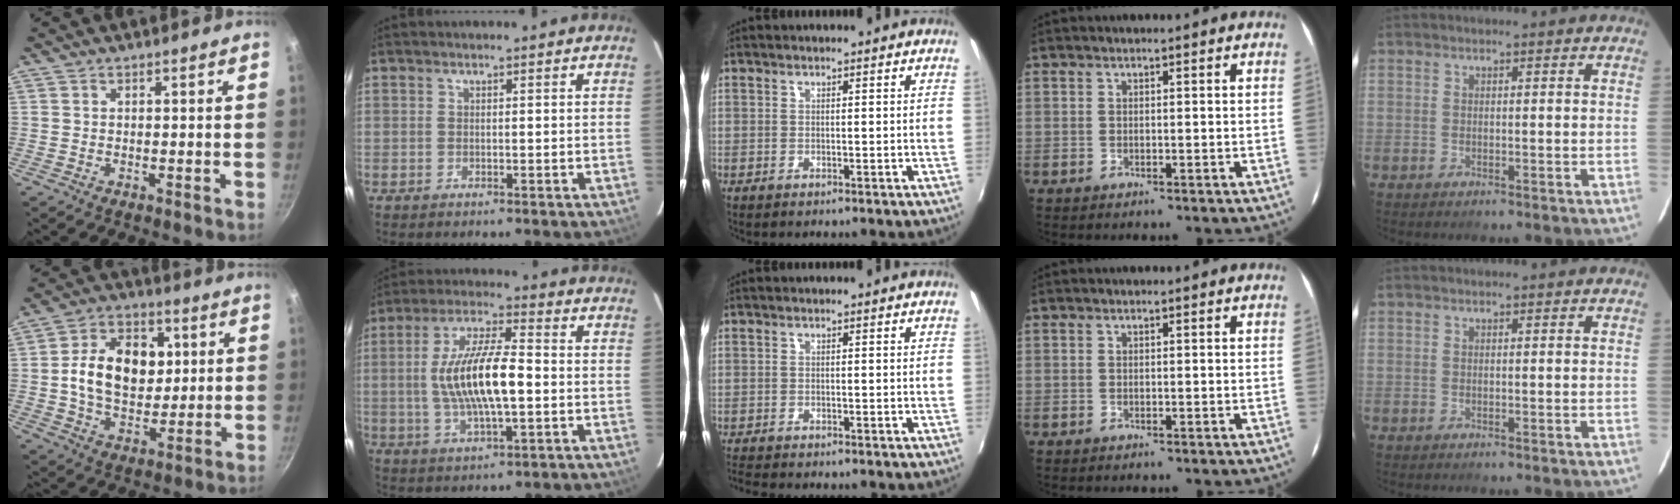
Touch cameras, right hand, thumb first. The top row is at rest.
{"thumb": {"total": 15.7, "force": [2.1, 11.1, 10.9], "torque": [-0.143, 0.007, 0.028]}, "index": {"total": 14.3, "force": [-1.0, 4.2, 13.7], "torque": [-0.265, 0.005, -0.016]}, "middle": {"total": 2.6, "force": [-2.4, 0.3, 0.8], "torque": [-0.024, -0.017, -0.047]}}